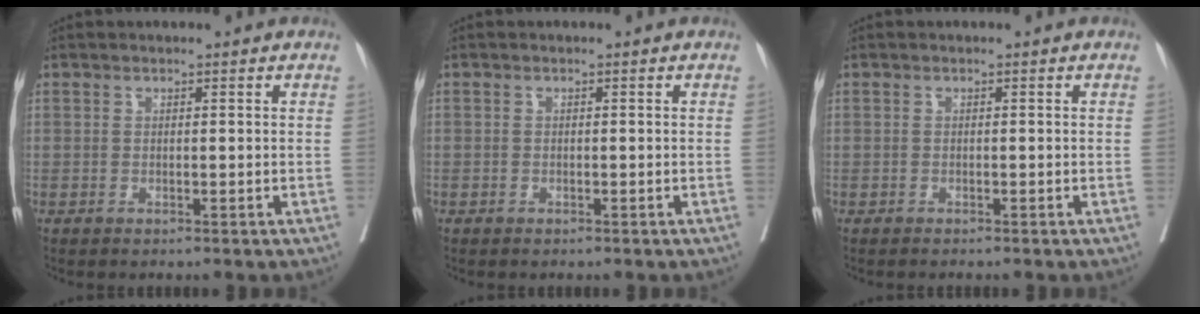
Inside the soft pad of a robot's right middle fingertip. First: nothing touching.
{"total": 0.9, "force": [-0.4, 0.8, -0.1], "torque": [-0.001, 0.006, -0.009]}
{"total": 1.0, "force": [-0.9, 0.1, 0.4], "torque": [-0.008, -0.001, -0.013]}